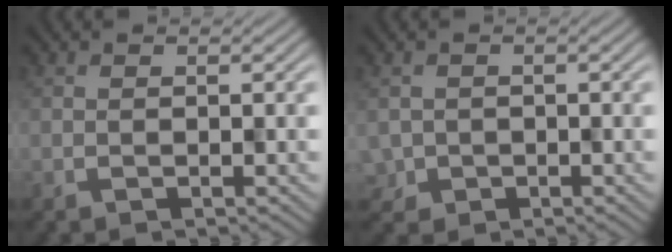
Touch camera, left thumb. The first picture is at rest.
{"total": 2.2, "force": [-1.0, 2.0, 0.4], "torque": [-0.012, -0.012, -0.019]}